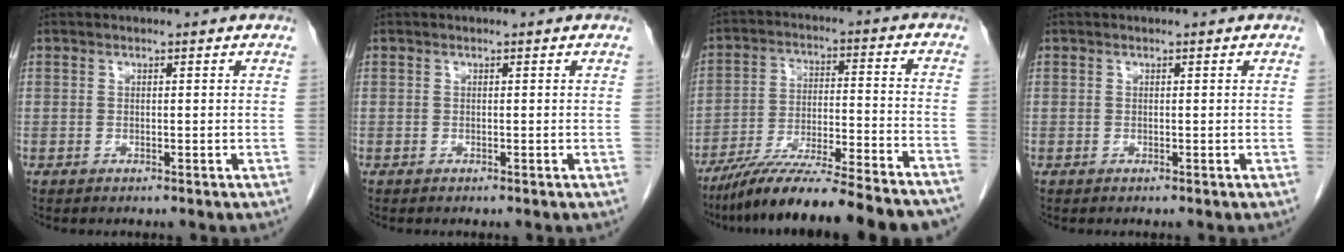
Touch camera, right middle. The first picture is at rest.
{"total": 0.0}
{"total": 22.4, "force": [-19.4, 0.8, 11.1], "torque": [-0.148, -0.021, -0.296]}
{"total": 0.0}